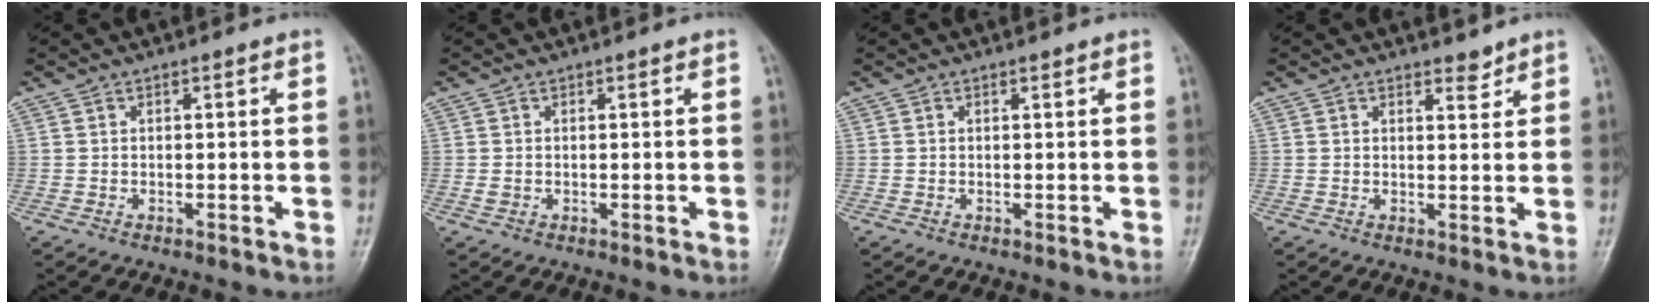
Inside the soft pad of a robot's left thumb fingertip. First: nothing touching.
{"total": 0.9, "force": [0.1, 0.8, 0.4], "torque": [-0.005, 0.000, 0.004]}
{"total": 0.0}
{"total": 2.1, "force": [1.8, 0.8, 0.6], "torque": [0.005, -0.014, 0.025]}